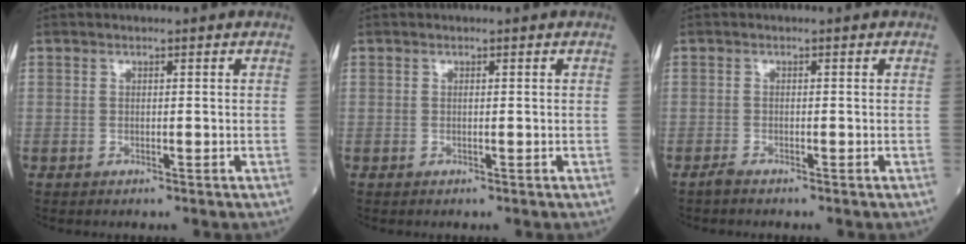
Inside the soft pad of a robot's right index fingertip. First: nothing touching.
{"total": 0.0}
{"total": 0.9, "force": [-0.9, -0.1, 0.2], "torque": [-0.010, -0.002, -0.019]}